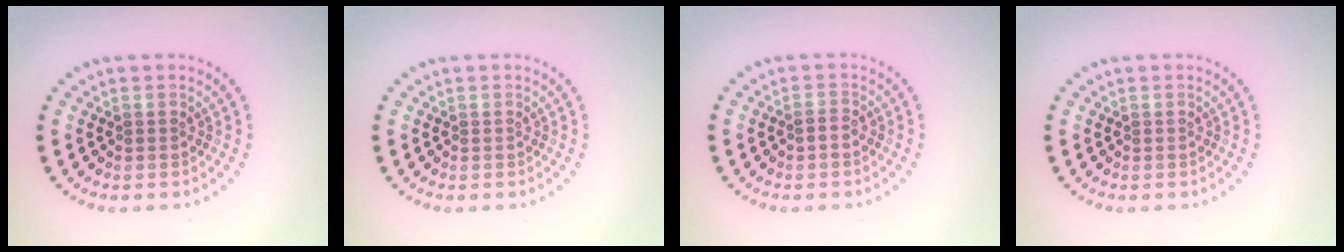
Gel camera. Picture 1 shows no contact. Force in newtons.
{"total": 0.0}
{"total": 0.7, "press": 0.6, "slide": 0.3}
{"total": 0.0}